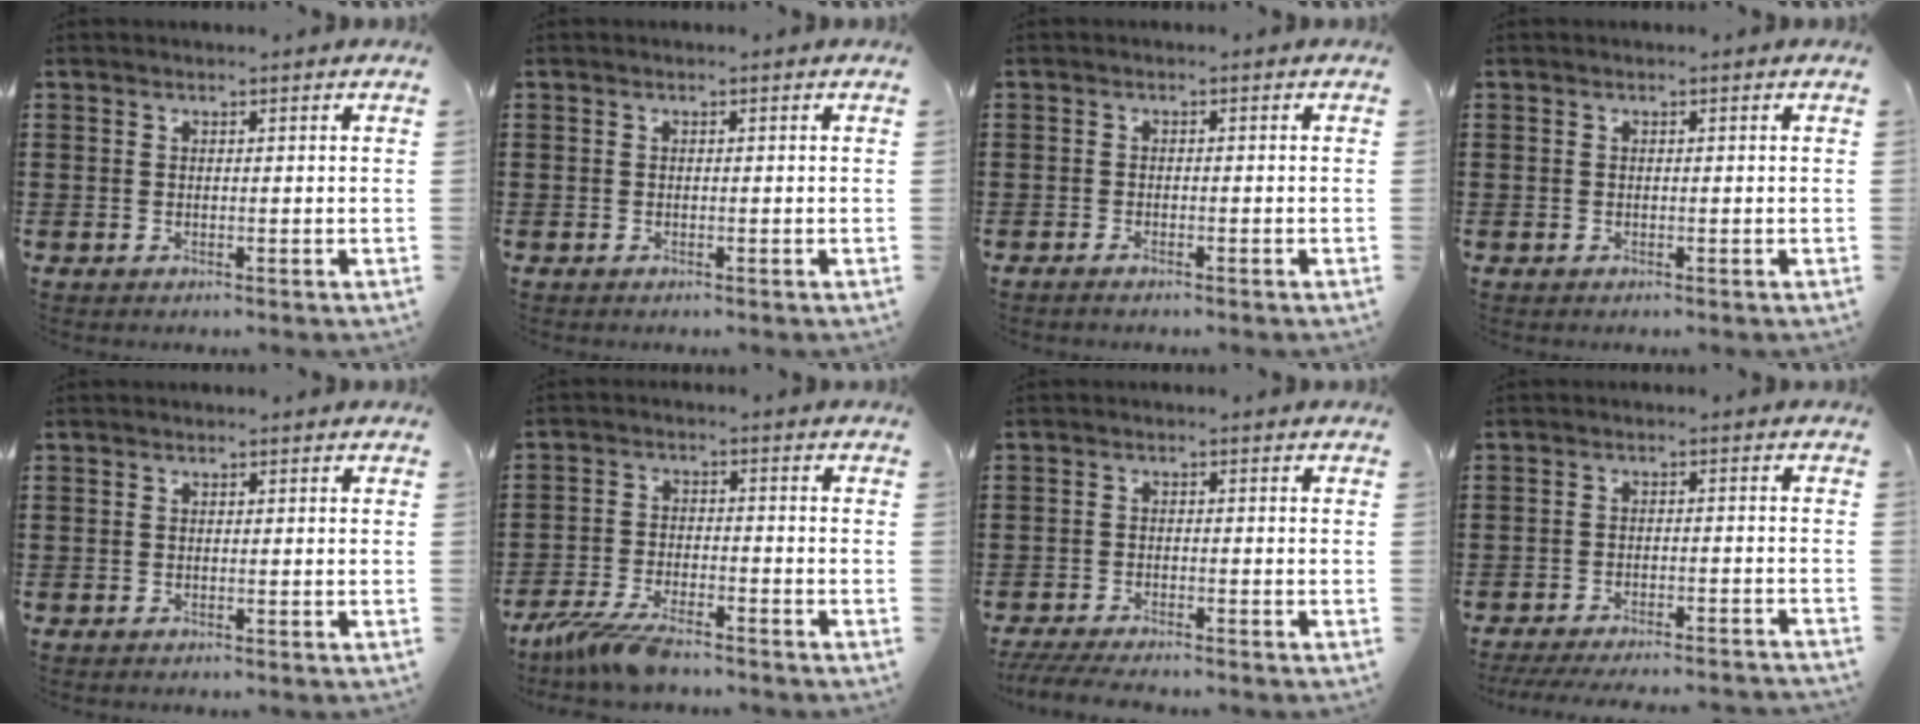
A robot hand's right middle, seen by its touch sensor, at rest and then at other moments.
{"total": 0.0}
{"total": 0.7, "force": [-0.6, 0.1, 0.4], "torque": [-0.010, -0.005, -0.011]}
{"total": 0.0}
{"total": 0.5, "force": [-0.5, 0.2, -0.1], "torque": [0.002, 0.001, -0.012]}
{"total": 6.7, "force": [-5.6, 1.3, 3.6], "torque": [-0.088, -0.009, -0.108]}
{"total": 3.7, "force": [-3.5, 0.4, 0.9], "torque": [-0.021, -0.005, -0.074]}
{"total": 4.1, "force": [-4.0, -0.1, 0.9], "torque": [-0.020, -0.006, -0.083]}